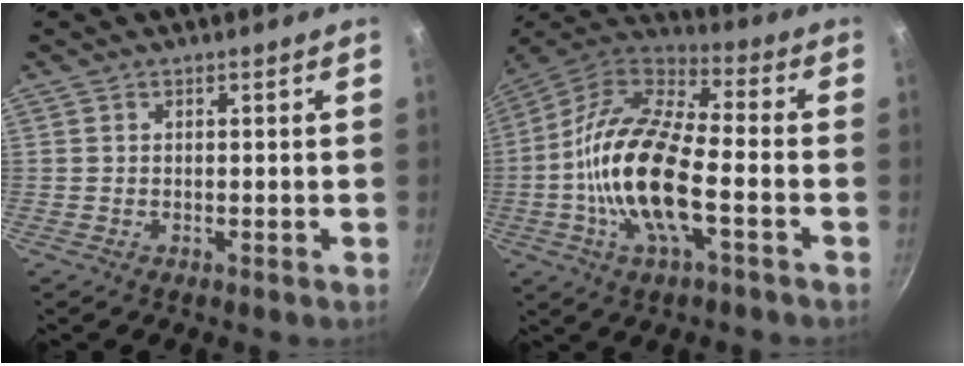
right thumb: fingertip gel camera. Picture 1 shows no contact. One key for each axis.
{"total": 19.5, "fx": -3.9, "fy": 7.8, "fz": 17.4, "tx": -0.334, "ty": 0.036, "tz": -0.094}